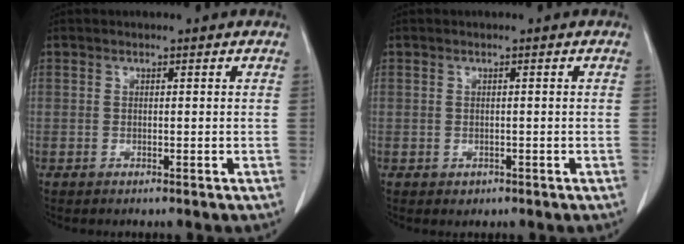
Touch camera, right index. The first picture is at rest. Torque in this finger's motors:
{"motor_torque": [-0.21, 0.01, -0.28, -0.11]}